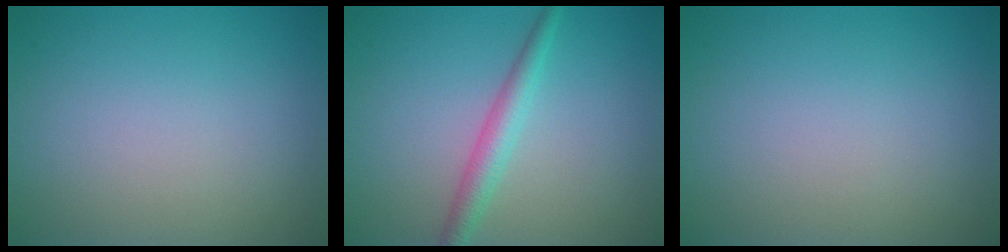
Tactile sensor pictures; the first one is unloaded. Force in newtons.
{"total": 2.5, "press": 2.5, "slide": 0.1}
{"total": 0.0}